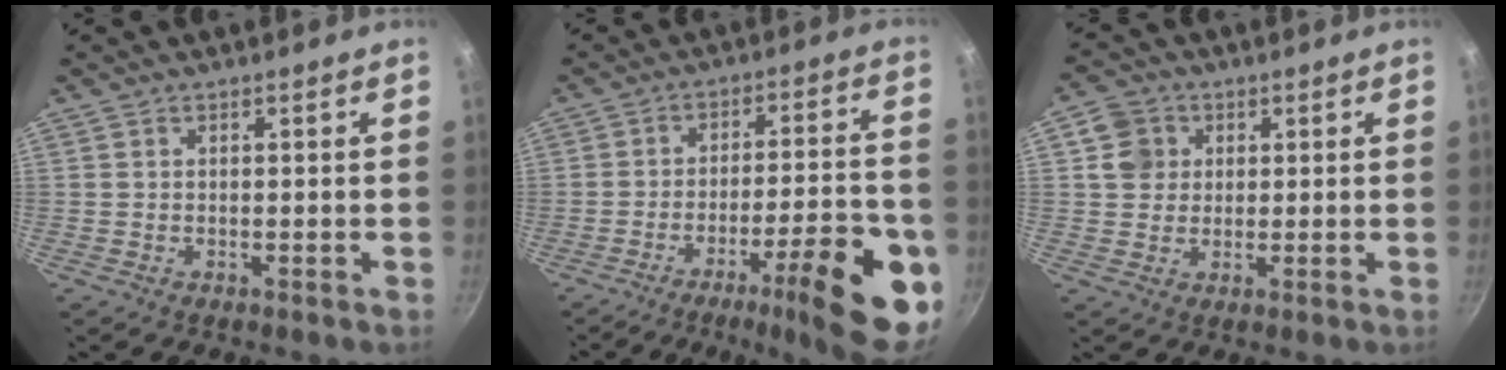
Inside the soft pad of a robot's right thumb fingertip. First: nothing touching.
{"total": 18.5, "force": [-8.1, 4.7, 16.0], "torque": [-0.188, 0.037, -0.111]}
{"total": 6.1, "force": [1.8, 5.5, 2.0], "torque": [-0.005, 0.005, 0.027]}